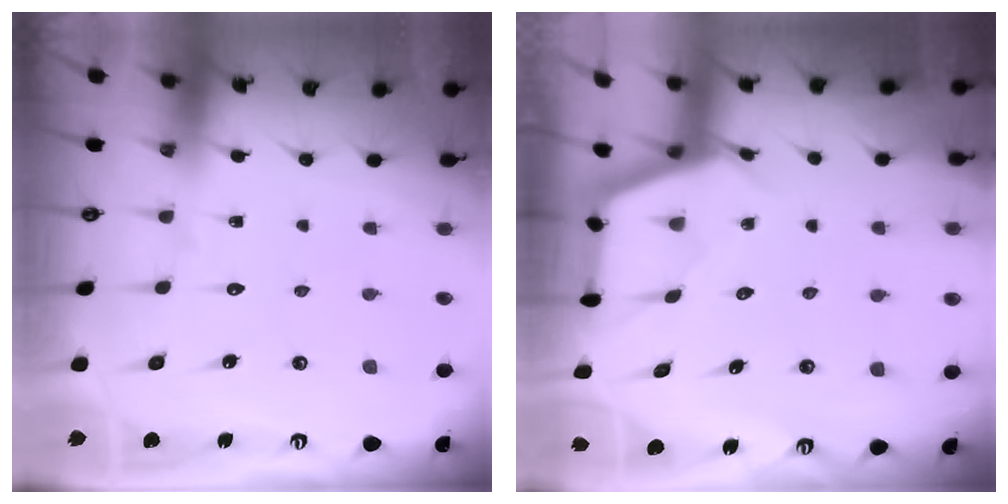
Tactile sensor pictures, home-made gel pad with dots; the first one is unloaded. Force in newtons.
{"total": 2.9, "press": 2.9, "slide": 0.4}